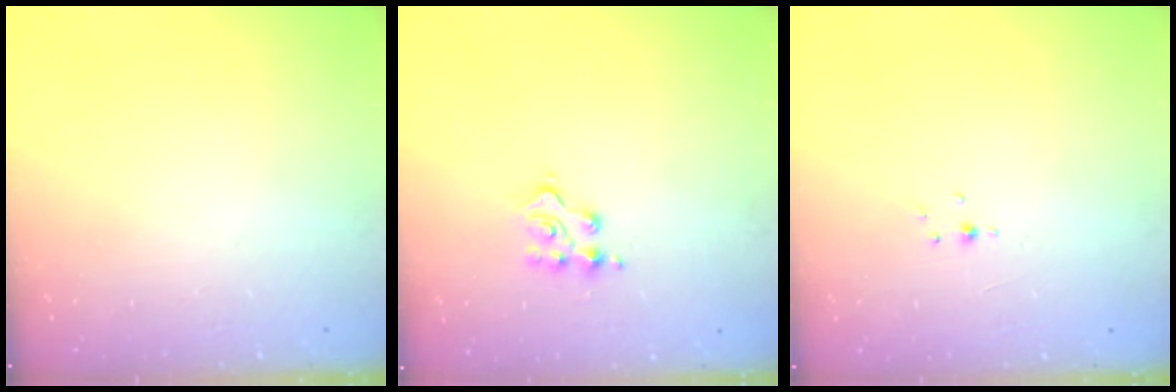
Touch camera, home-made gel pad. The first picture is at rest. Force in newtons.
{"total": 6.4, "press": 6.4, "slide": 0.5}
{"total": 1.5, "press": 1.5, "slide": 0.3}